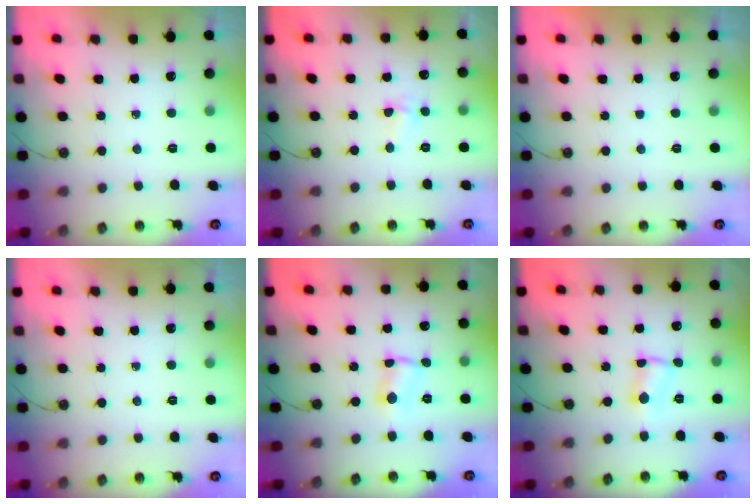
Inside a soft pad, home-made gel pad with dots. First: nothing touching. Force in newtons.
{"total": 2.9, "press": 2.9, "slide": 0.4}
{"total": 0.0}
{"total": 0.0}
{"total": 3.0, "press": 3.0, "slide": 0.3}
{"total": 3.0, "press": 3.0, "slide": 0.3}